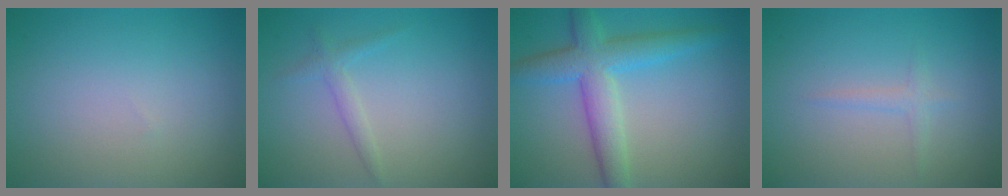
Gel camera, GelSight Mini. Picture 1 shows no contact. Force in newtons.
{"total": 1.3, "press": 1.3, "slide": 0.1}
{"total": 5.3, "press": 5.3, "slide": 0.1}
{"total": 1.1, "press": 1.1, "slide": 0.0}